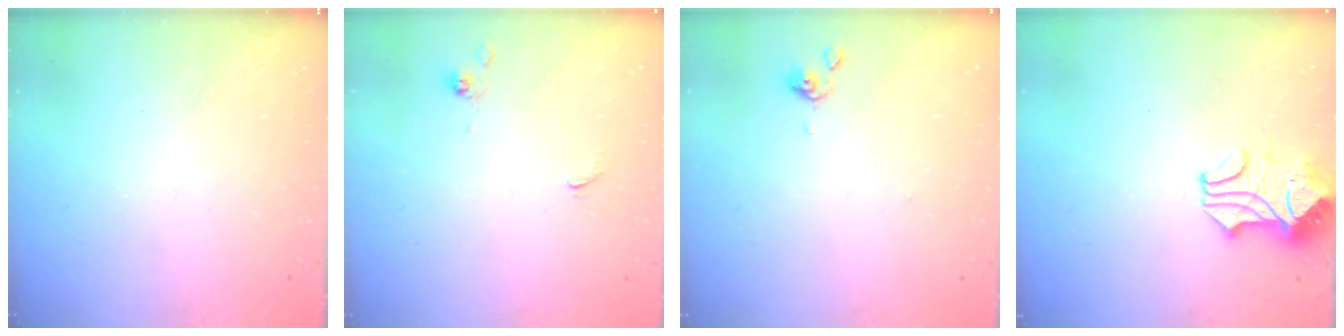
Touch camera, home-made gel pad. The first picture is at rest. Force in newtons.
{"total": 1.1, "press": 1.1, "slide": 0.4}
{"total": 0.0}
{"total": 2.4, "press": 2.1, "slide": 1.2}